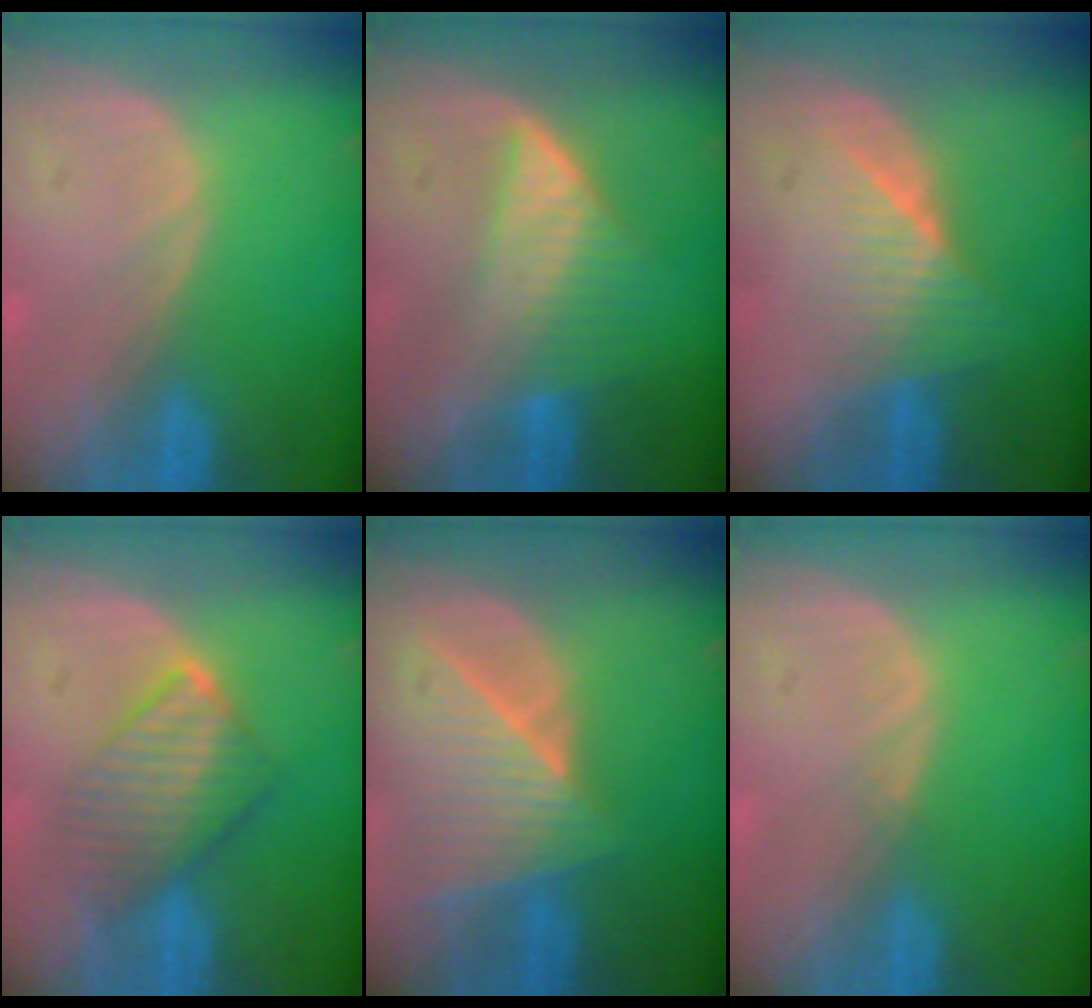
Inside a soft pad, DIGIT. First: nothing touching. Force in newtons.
{"total": 6.9, "press": 6.1, "slide": 3.2}
{"total": 6.1, "press": 5.7, "slide": 2.1}
{"total": 6.5, "press": 6.4, "slide": 0.6}
{"total": 8.6, "press": 7.7, "slide": 3.8}
{"total": 0.5, "press": 0.5, "slide": 0.1}